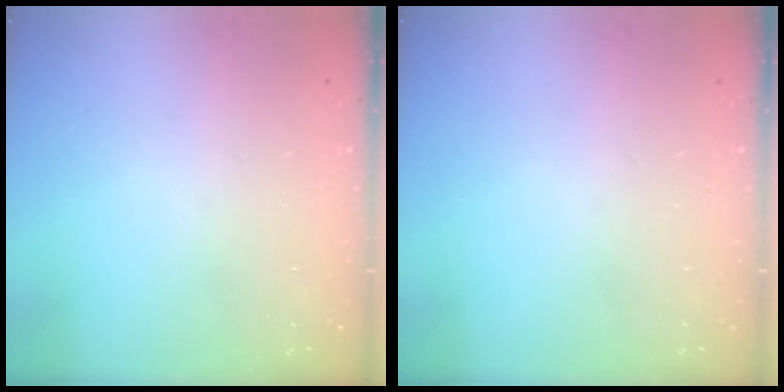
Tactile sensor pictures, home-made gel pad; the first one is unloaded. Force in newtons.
{"total": 0.0}